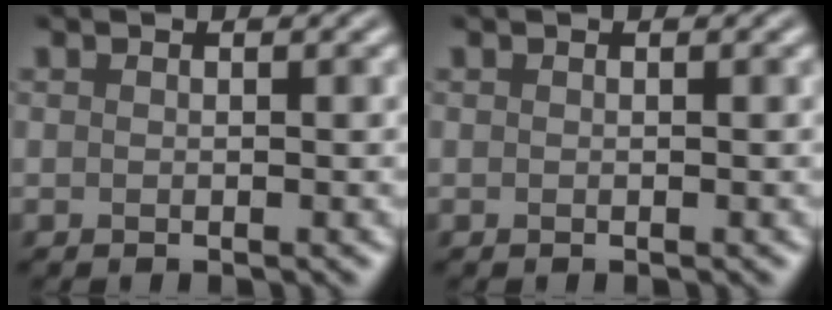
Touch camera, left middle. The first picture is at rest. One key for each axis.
{"total": 0.0}